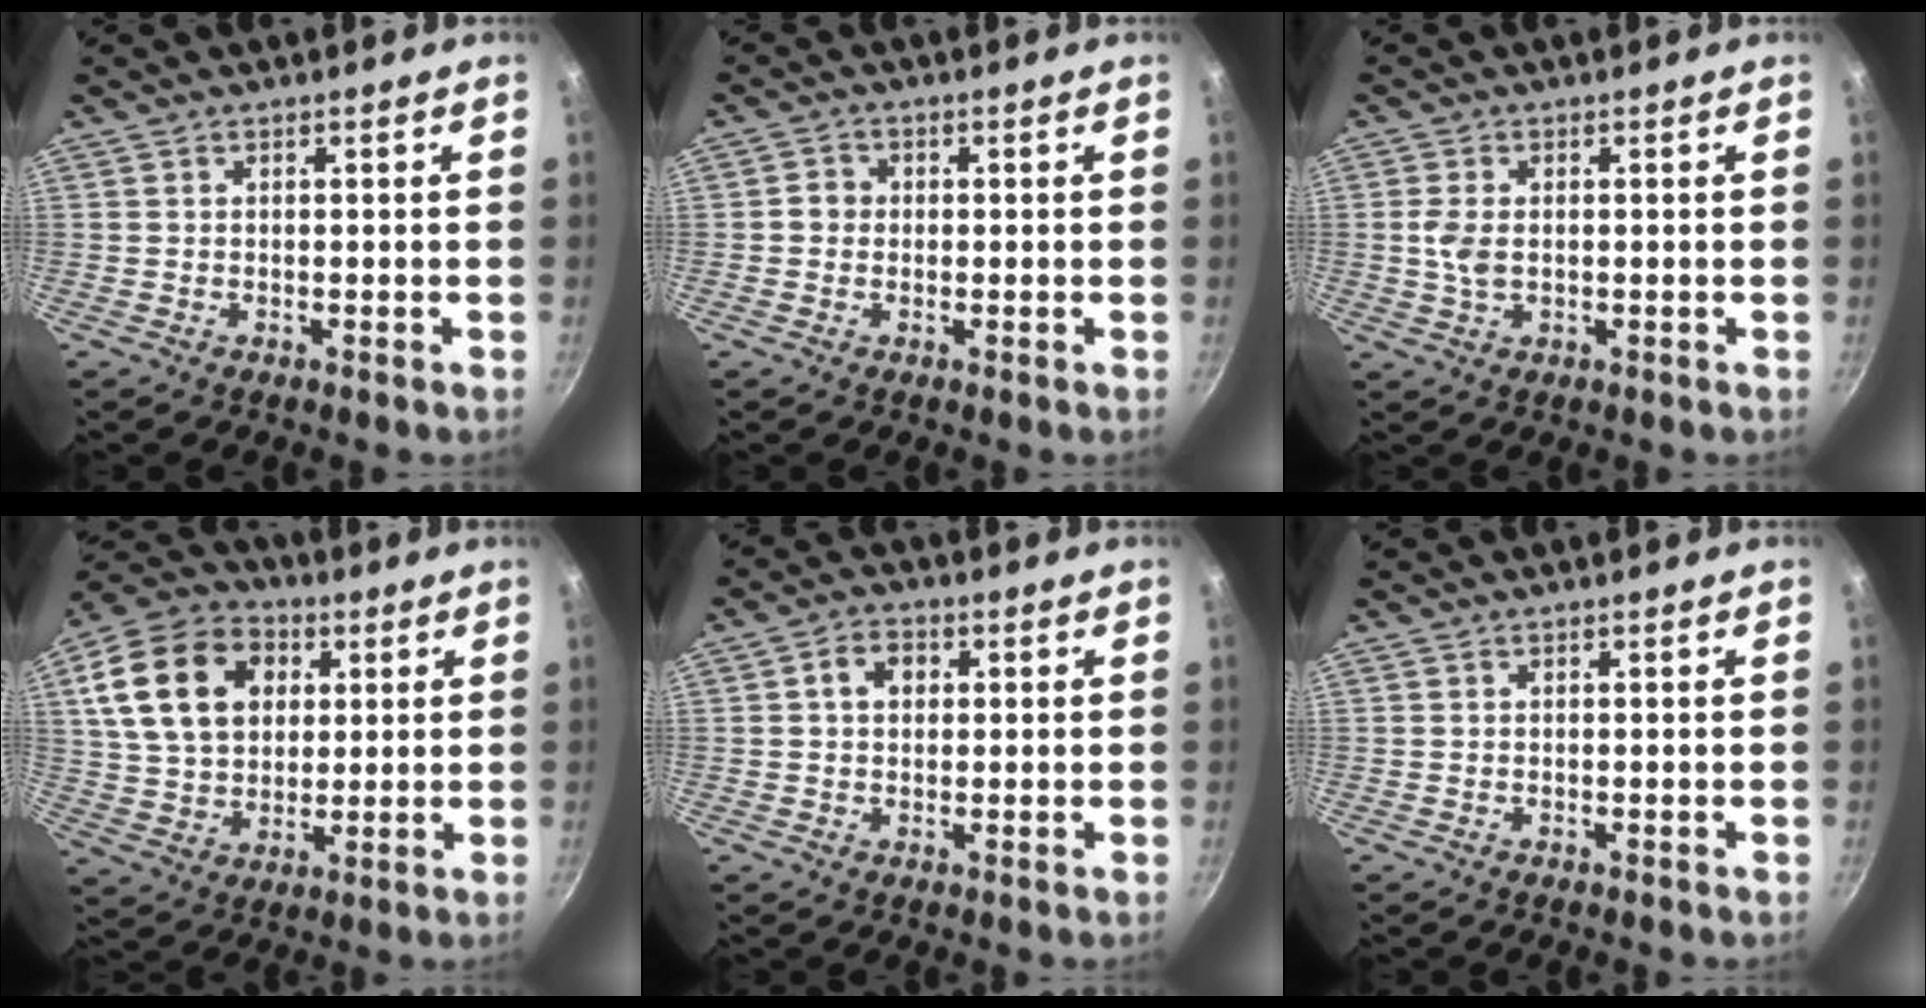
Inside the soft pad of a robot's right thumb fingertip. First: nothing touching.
{"total": 2.5, "force": [-0.2, 2.4, 0.9], "torque": [-0.002, 0.008, -0.008]}
{"total": 3.8, "force": [0.1, 2.4, 3.0], "torque": [-0.064, 0.000, 0.001]}
{"total": 19.2, "force": [5.4, 14.0, 12.0], "torque": [-0.197, 0.010, 0.092]}
{"total": 4.5, "force": [1.0, 3.5, 2.7], "torque": [-0.025, 0.008, 0.011]}
{"total": 0.0}